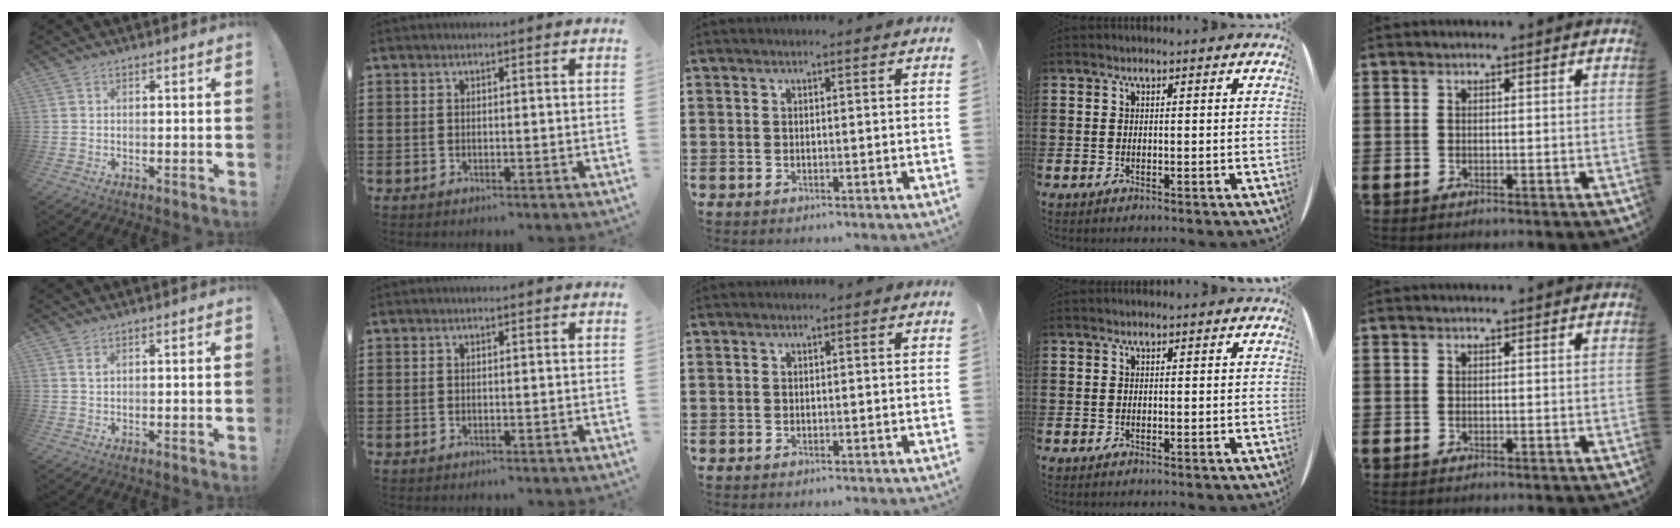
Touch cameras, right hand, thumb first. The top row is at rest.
{"thumb": {"total": 1.1, "force": [0.6, 0.2, 0.9], "torque": [-0.013, 0.000, 0.008]}}